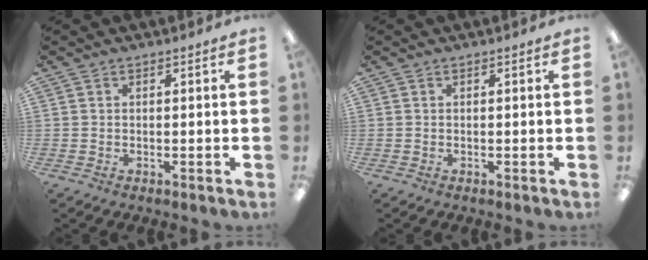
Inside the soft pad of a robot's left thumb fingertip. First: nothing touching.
{"total": 0.0}